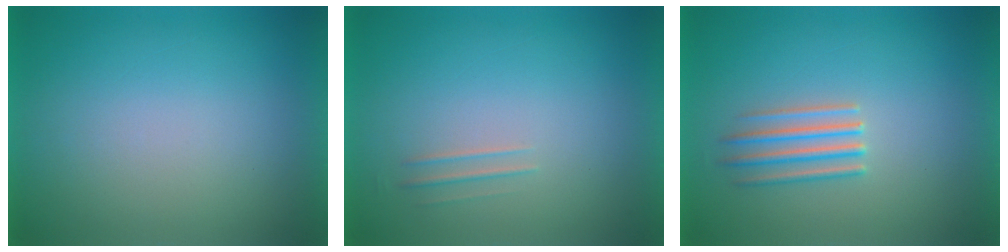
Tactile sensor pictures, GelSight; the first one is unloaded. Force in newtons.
{"total": 1.8}
{"total": 2.7}